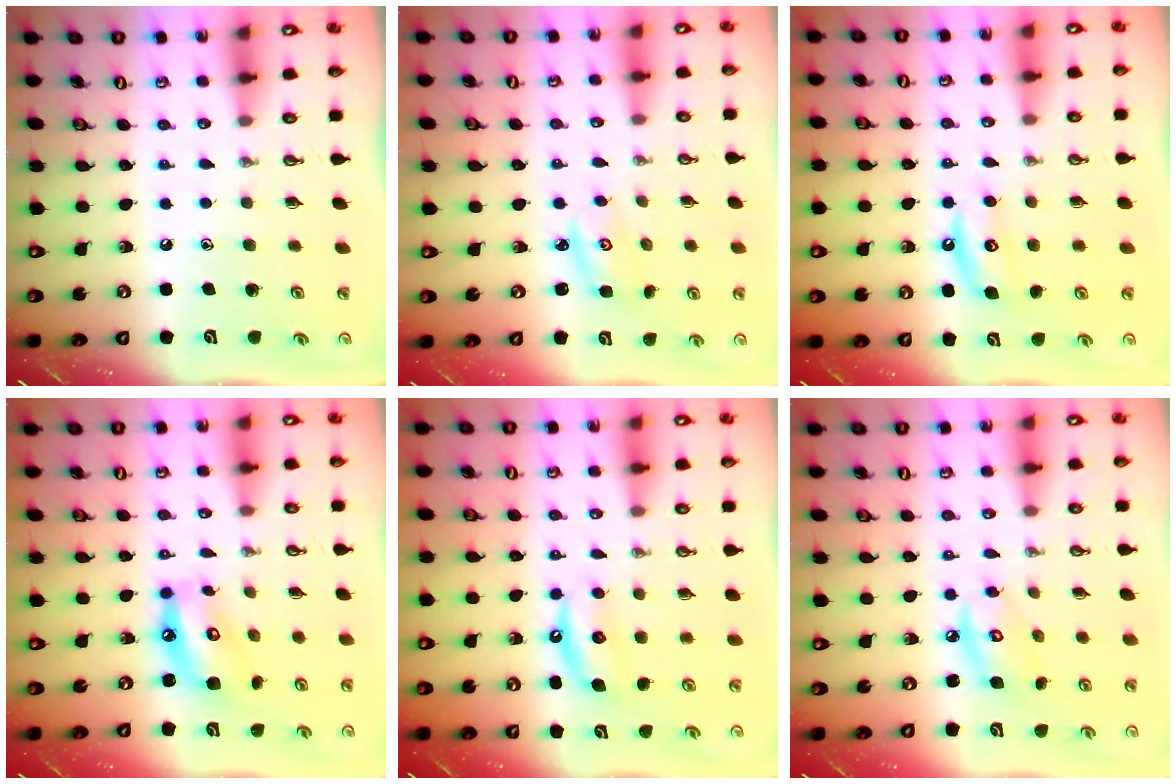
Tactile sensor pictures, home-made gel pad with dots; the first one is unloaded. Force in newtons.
{"total": 2.8, "press": 2.8, "slide": 0.3}
{"total": 7.7, "press": 7.7, "slide": 0.5}
{"total": 10.8, "press": 10.7, "slide": 1.1}
{"total": 6.1, "press": 6.1, "slide": 0.7}
{"total": 7.4, "press": 7.4, "slide": 0.3}